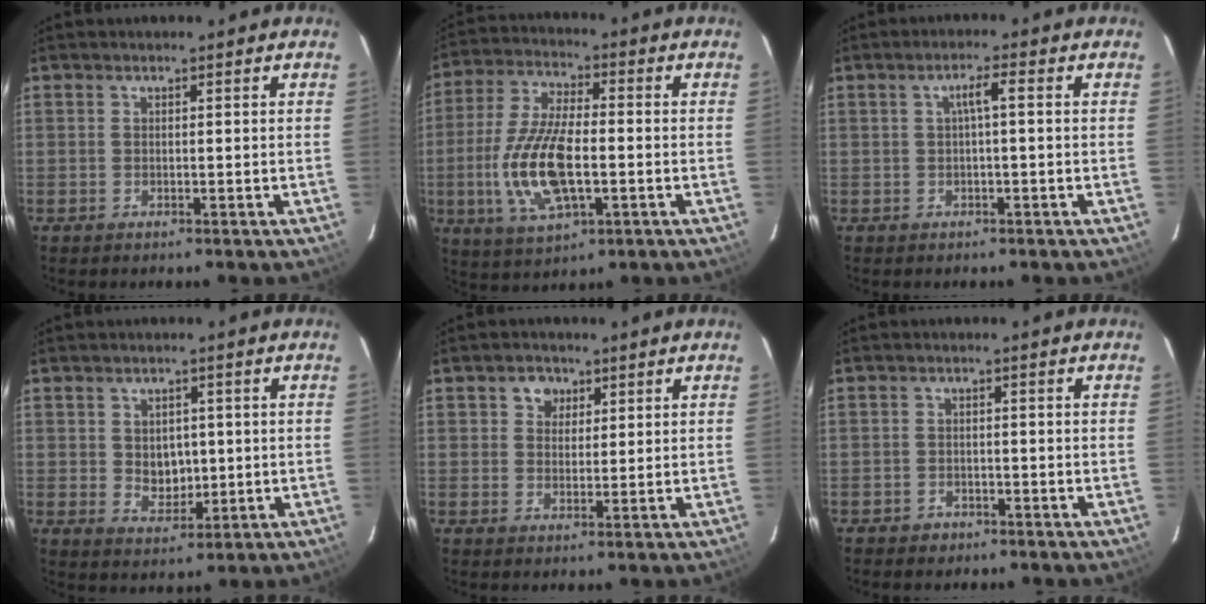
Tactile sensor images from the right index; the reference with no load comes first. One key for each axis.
{"total": 15.1, "fx": -3.1, "fy": 6.1, "fz": 13.4, "tx": -0.283, "ty": -0.004, "tz": -0.055}
{"total": 2.5, "fx": 0.1, "fy": -0.3, "fz": 2.4, "tx": -0.048, "ty": 0.007, "tz": 0.003}
{"total": 5.1, "fx": 0.3, "fy": 4.2, "fz": 2.9, "tx": -0.046, "ty": -0.001, "tz": 0.016}
{"total": 3.3, "fx": 1.7, "fy": 2.7, "fz": 0.9, "tx": -0.005, "ty": 0.008, "tz": 0.029}
{"total": 2.2, "fx": -1.6, "fy": 1.5, "fz": 0.2, "tx": -0.014, "ty": 0.005, "tz": -0.025}